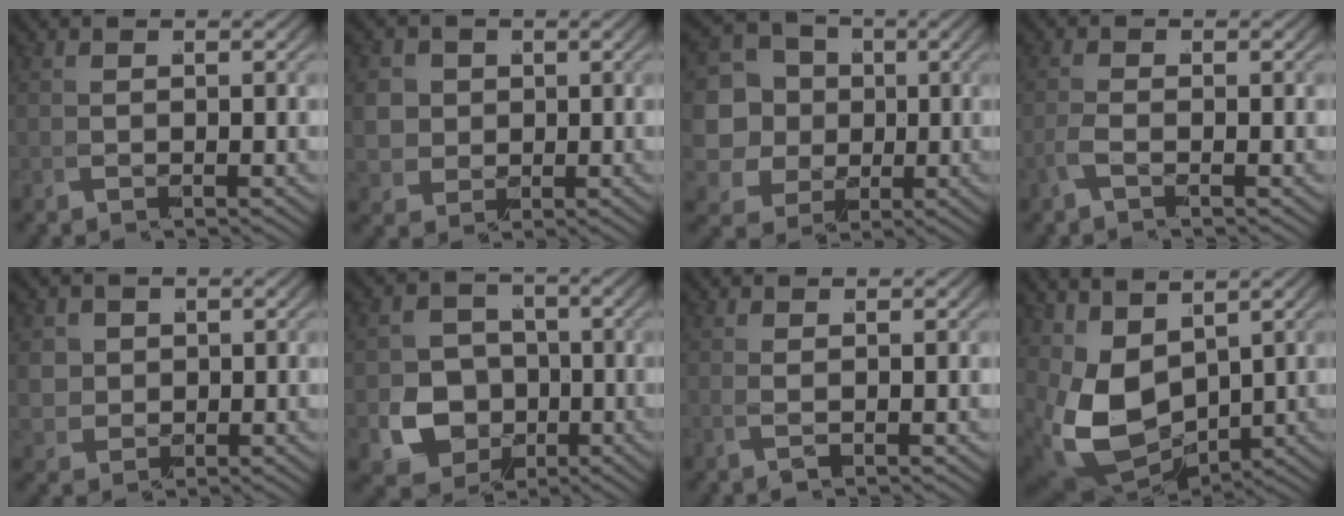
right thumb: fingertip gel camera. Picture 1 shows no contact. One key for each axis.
{"total": 5.4, "fx": 0.8, "fy": 4.8, "fz": 2.4, "tx": -0.071, "ty": -0.027, "tz": 0.031}
{"total": 11.2, "fx": 0.5, "fy": 9.7, "fz": 5.7, "tx": -0.135, "ty": -0.046, "tz": 0.017}
{"total": 1.1, "fx": -0.5, "fy": 0.0, "fz": 1.0, "tx": -0.031, "ty": -0.004, "tz": -0.008}
{"total": 3.9, "fx": 0.9, "fy": 3.4, "fz": 1.7, "tx": -0.053, "ty": -0.023, "tz": 0.035}
{"total": 10.3, "fx": -3.1, "fy": 9.0, "fz": 3.9, "tx": -0.085, "ty": -0.050, "tz": -0.039}
{"total": 0.8, "fx": 0.4, "fy": -0.2, "fz": 0.6, "tx": -0.020, "ty": -0.003, "tz": 0.013}
{"total": 10.3, "fx": -0.1, "fy": 7.3, "fz": 7.3, "tx": -0.193, "ty": -0.061, "tz": 0.036}